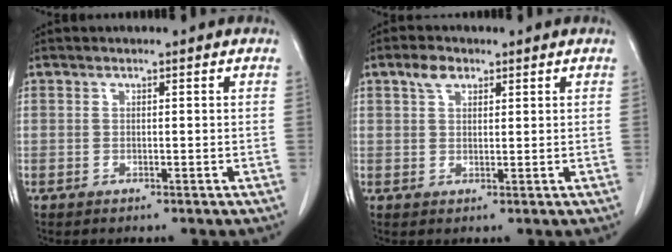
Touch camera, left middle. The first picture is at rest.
{"total": 2.8, "force": [1.7, 1.5, 1.5], "torque": [-0.033, 0.007, 0.036]}